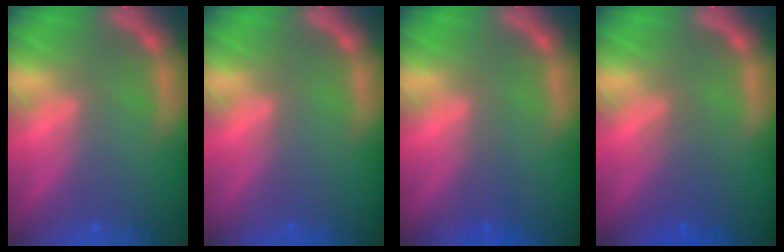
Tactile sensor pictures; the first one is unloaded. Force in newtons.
{"total": 0.0}
{"total": 1.0}
{"total": 2.5}